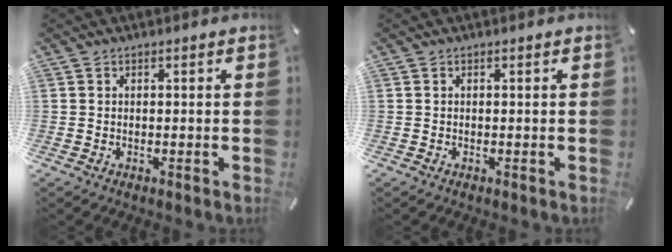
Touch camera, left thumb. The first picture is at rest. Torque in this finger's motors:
{"motor_torque": [0.00, 0.00, 0.00, 0.00, 0.00]}